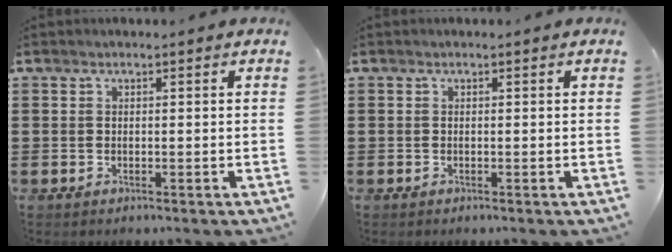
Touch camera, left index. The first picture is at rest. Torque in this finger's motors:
{"motor_torque": [0.01, 0.00, -0.02, -0.01]}